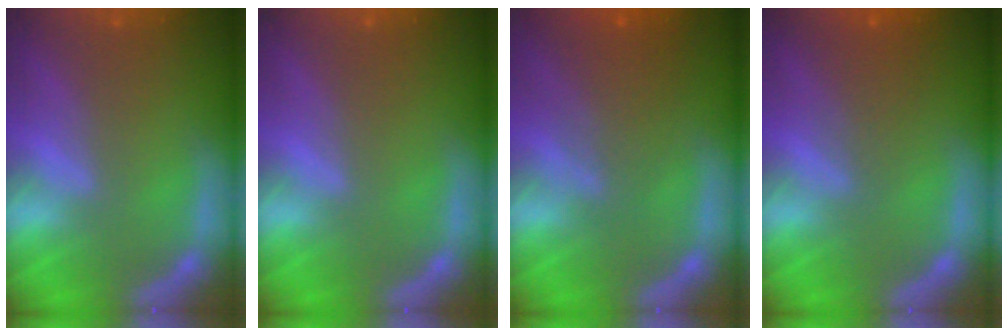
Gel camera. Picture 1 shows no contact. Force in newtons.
{"total": 0.0}
{"total": 4.1}
{"total": 2.5}